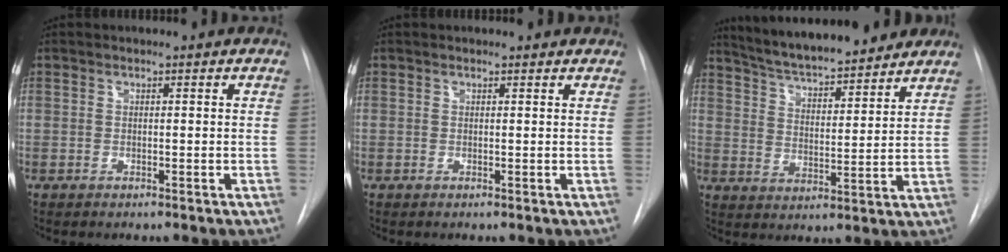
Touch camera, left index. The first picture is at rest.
{"total": 1.8, "force": [1.8, 0.5, 0.3], "torque": [-0.012, 0.009, 0.014]}
{"total": 16.3, "force": [14.5, 2.5, 7.0], "torque": [-0.113, 0.011, 0.224]}